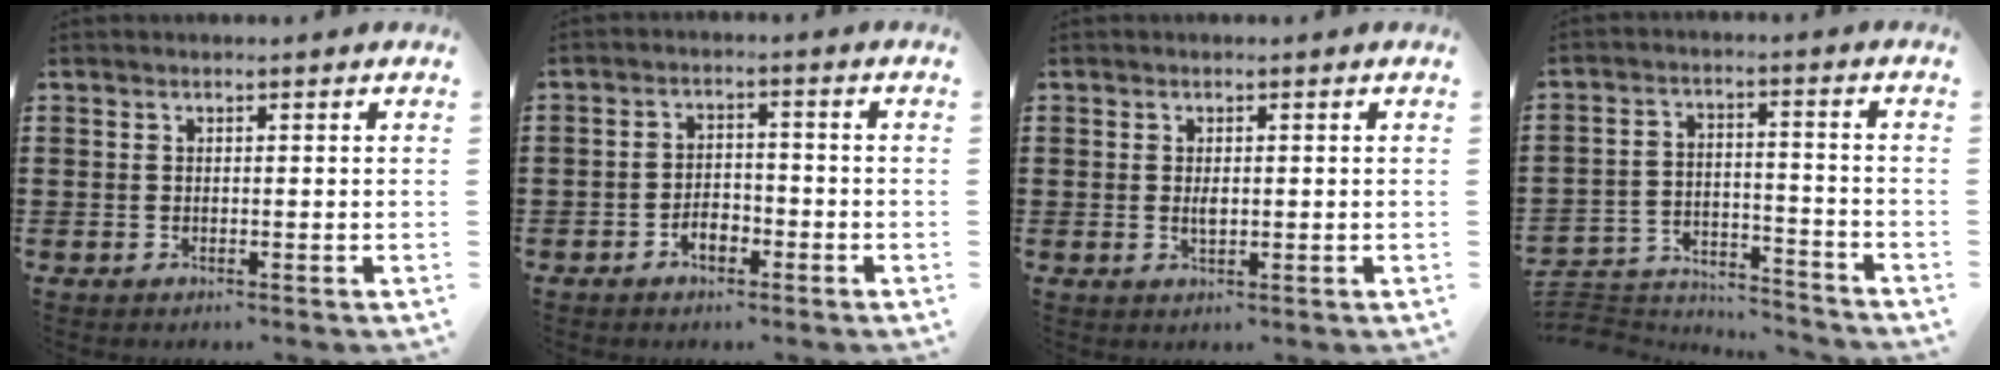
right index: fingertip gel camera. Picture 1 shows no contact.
{"total": 3.3, "force": [-2.0, 1.8, 1.9], "torque": [-0.036, 0.004, -0.039]}
{"total": 1.6, "force": [0.1, 0.6, 1.5], "torque": [-0.030, -0.001, 0.003]}
{"total": 4.8, "force": [-4.7, 0.7, 0.4], "torque": [-0.018, 0.005, -0.098]}